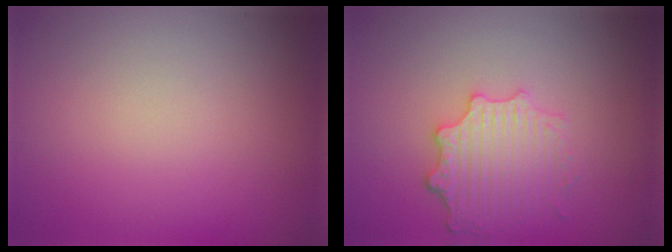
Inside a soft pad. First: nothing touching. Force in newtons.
{"total": 4.0, "press": 3.2, "slide": 2.3}